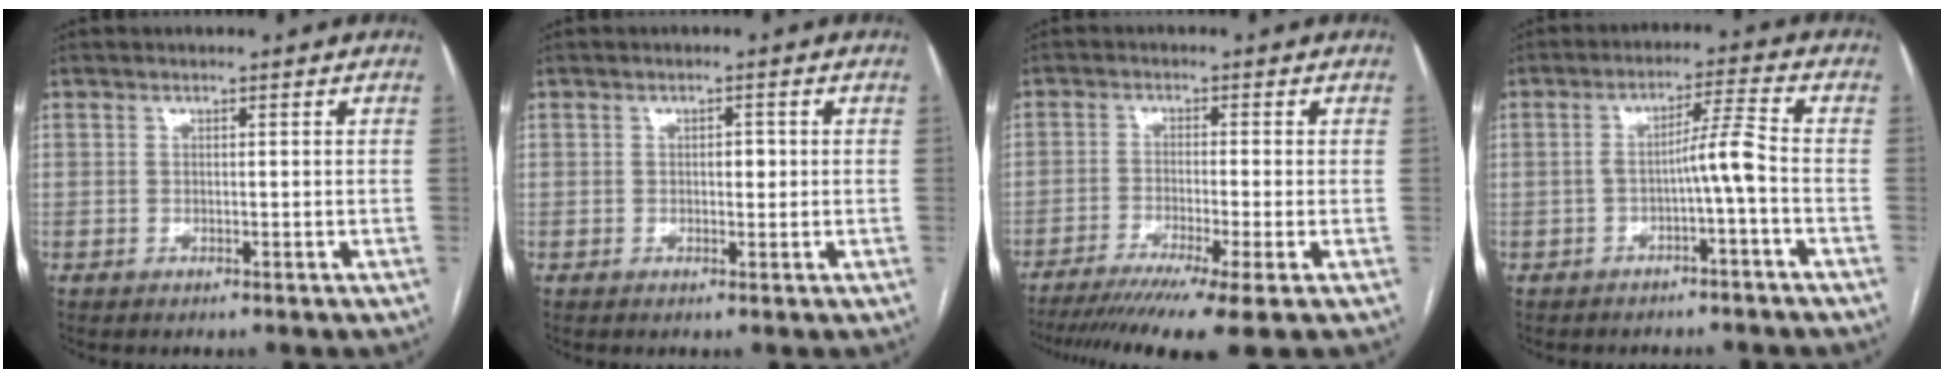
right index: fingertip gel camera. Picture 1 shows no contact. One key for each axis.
{"total": 1.5, "fx": 0.1, "fy": 0.8, "fz": 1.3, "tx": -0.017, "ty": 0.002, "tz": 0.001}
{"total": 12.5, "fx": -9.1, "fy": -1.1, "fz": 8.4, "tx": -0.128, "ty": -0.031, "tz": -0.142}
{"total": 4.8, "fx": -1.5, "fy": -0.6, "fz": 4.5, "tx": -0.074, "ty": 0.016, "tz": -0.023}